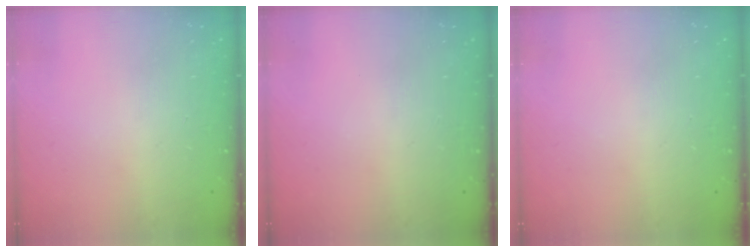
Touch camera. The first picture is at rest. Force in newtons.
{"total": 0.0}
{"total": 0.0}